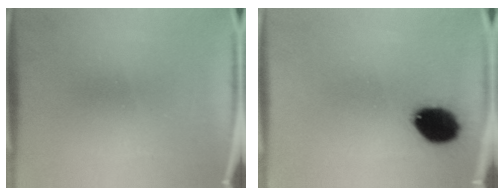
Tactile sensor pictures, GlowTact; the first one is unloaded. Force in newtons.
{"total": 12.0}